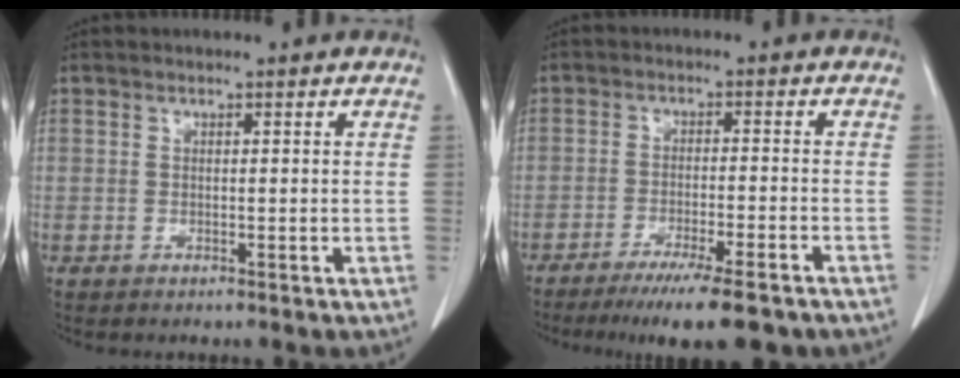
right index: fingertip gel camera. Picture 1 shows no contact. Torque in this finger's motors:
{"motor_torque": [1.15, -0.99, 0.29, 0.14]}